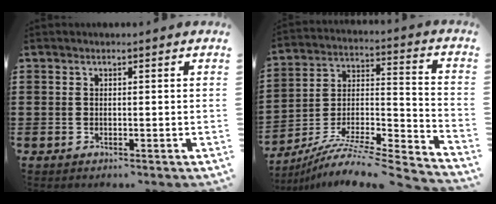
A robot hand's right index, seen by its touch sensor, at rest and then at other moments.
{"total": 8.2, "force": [-7.1, 1.0, 4.1], "torque": [-0.068, 0.002, -0.144]}